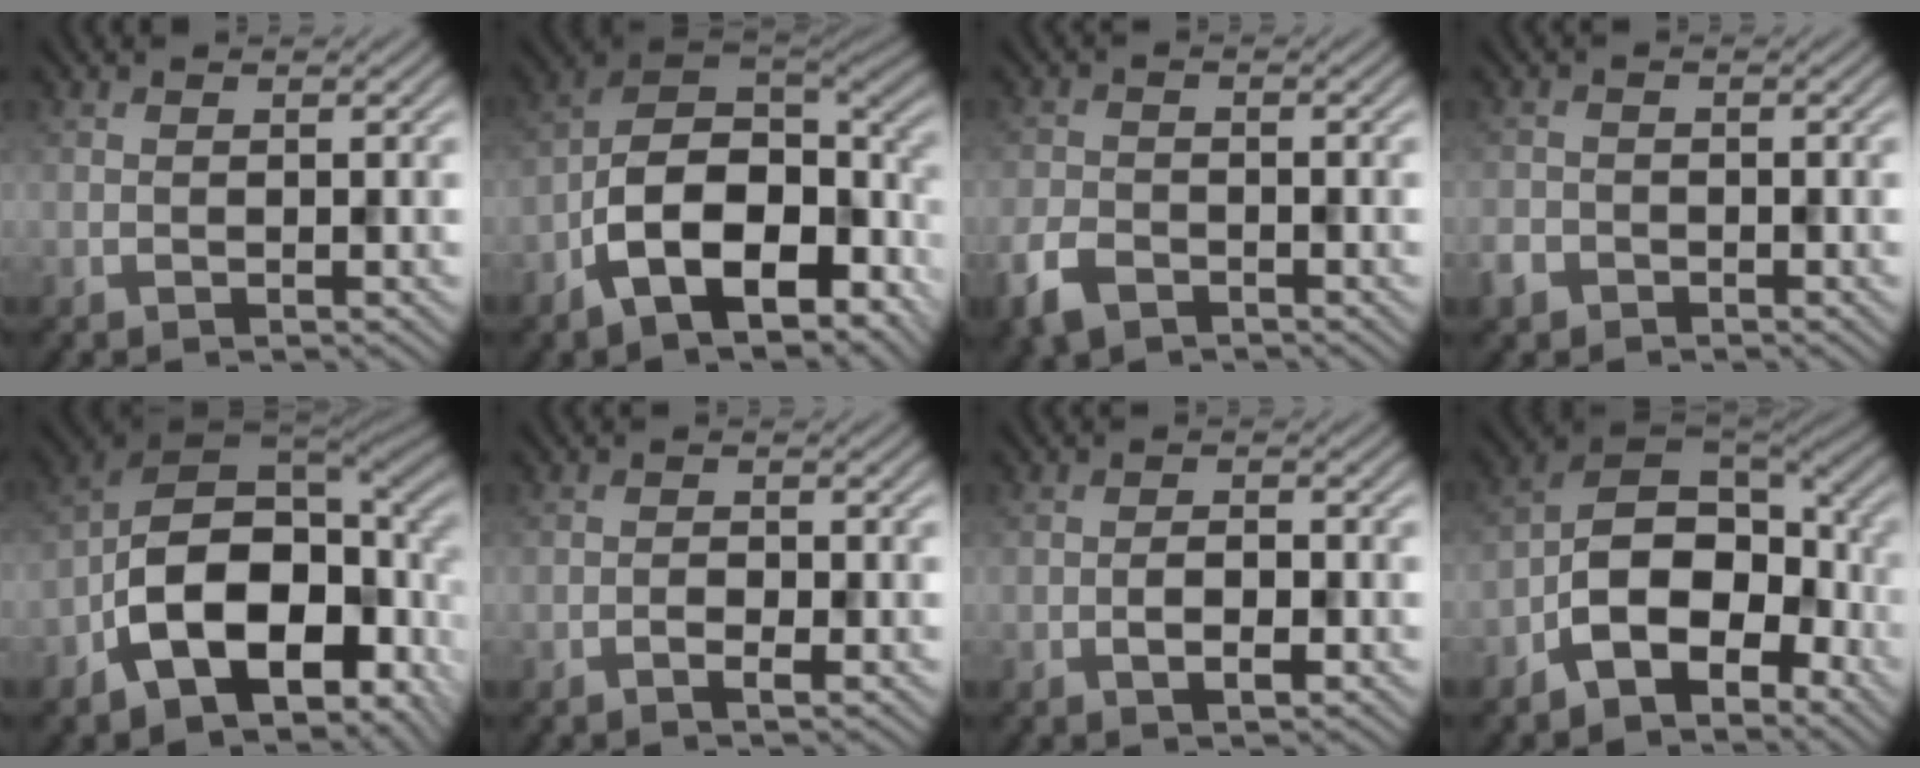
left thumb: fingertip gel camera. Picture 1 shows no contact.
{"total": 13.7, "force": [-6.1, 7.1, 10.0], "torque": [-0.187, -0.024, -0.122]}
{"total": 4.2, "force": [-2.9, 2.2, 2.1], "torque": [-0.050, -0.009, -0.066]}
{"total": 2.3, "force": [-1.6, 1.5, 0.6], "torque": [-0.018, -0.005, -0.042]}
{"total": 17.5, "force": [-5.6, 10.2, 13.0], "torque": [-0.230, -0.028, -0.089]}
{"total": 1.6, "force": [-0.8, 0.7, 1.2], "torque": [-0.018, 0.002, -0.016]}
{"total": 2.6, "force": [-1.0, 1.2, 2.1], "torque": [-0.036, 0.002, -0.020]}
{"total": 10.0, "force": [-4.1, 5.9, 7.0], "torque": [-0.122, 0.002, -0.088]}